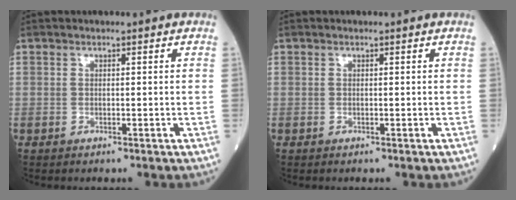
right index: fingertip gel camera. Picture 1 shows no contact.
{"total": 0.0}